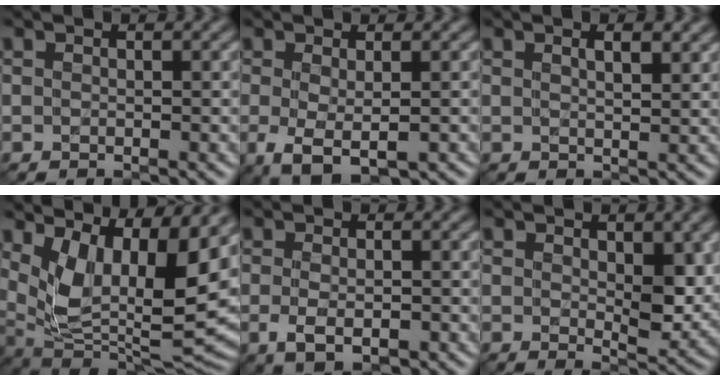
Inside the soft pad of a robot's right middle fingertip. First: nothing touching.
{"total": 3.7, "force": [-0.9, 1.4, 3.3], "torque": [-0.067, -0.009, -0.012]}
{"total": 2.1, "force": [1.2, 0.6, 1.6], "torque": [-0.018, 0.001, 0.019]}
{"total": 11.2, "force": [3.5, 4.9, 9.5], "torque": [-0.178, -0.014, 0.067]}
{"total": 3.0, "force": [-0.9, 1.4, 2.5], "torque": [-0.051, -0.009, -0.013]}
{"total": 4.0, "force": [0.7, 1.9, 3.5], "torque": [-0.053, -0.011, 0.017]}